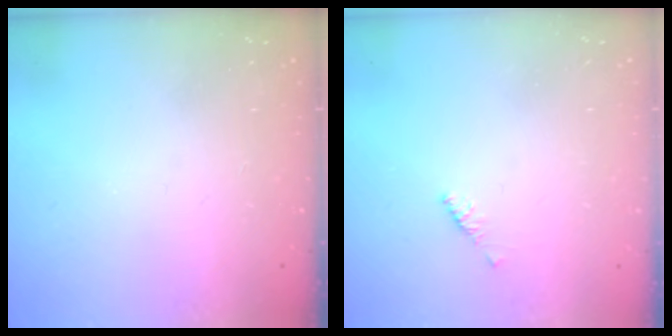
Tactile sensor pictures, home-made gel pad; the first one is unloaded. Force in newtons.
{"total": 2.1, "press": 2.0, "slide": 0.6}